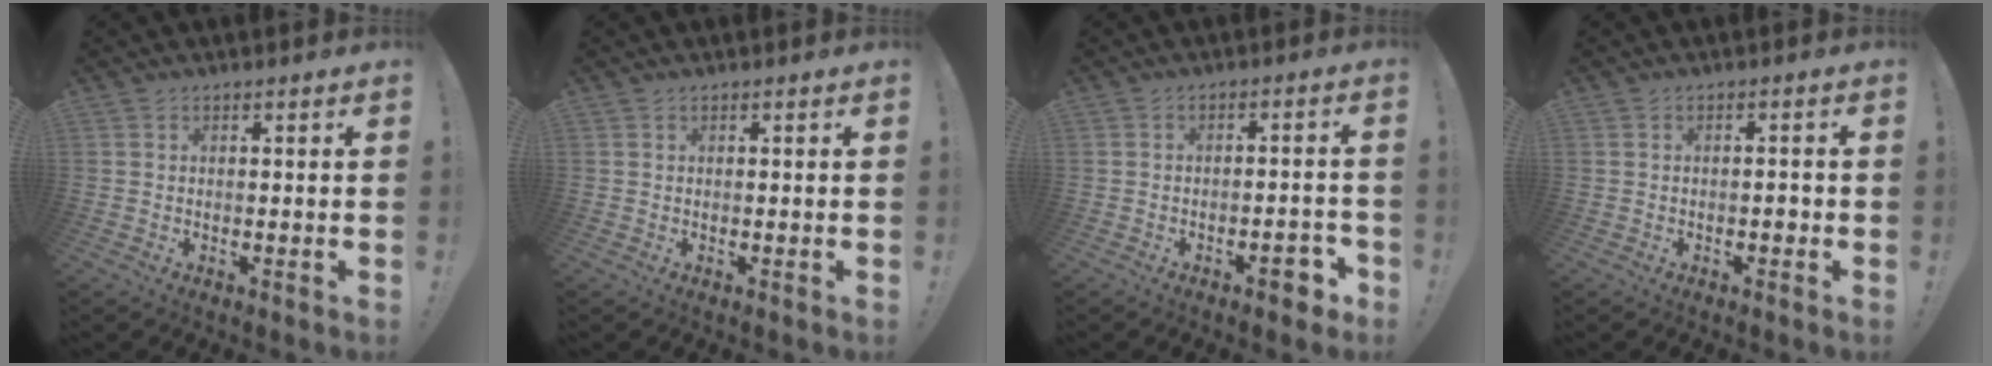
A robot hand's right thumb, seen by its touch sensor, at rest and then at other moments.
{"total": 0.0}
{"total": 6.0, "force": [-3.6, 2.2, 4.2], "torque": [-0.042, 0.015, -0.060]}
{"total": 2.2, "force": [-1.0, 1.1, 1.6], "torque": [-0.018, 0.004, -0.019]}